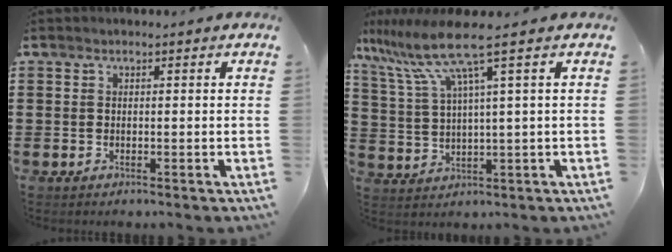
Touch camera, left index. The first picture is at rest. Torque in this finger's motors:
{"motor_torque": [0.84, 0.72, 0.80, 0.16]}